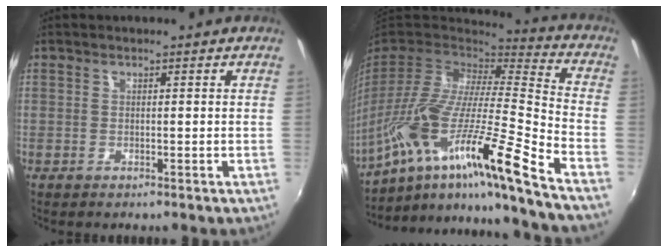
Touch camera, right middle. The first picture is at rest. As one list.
[{"total": 25.6, "force": [-16.3, 0.2, 19.7], "torque": [-0.301, -0.060, -0.290]}]